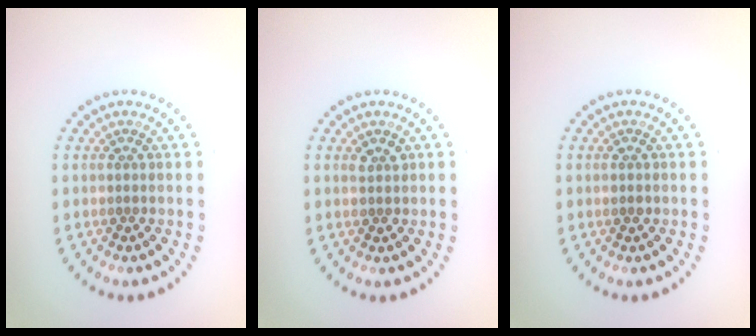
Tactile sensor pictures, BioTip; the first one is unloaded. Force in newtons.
{"total": 1.2, "press": 1.2, "slide": 0.1}
{"total": 1.0, "press": 1.0, "slide": 0.1}